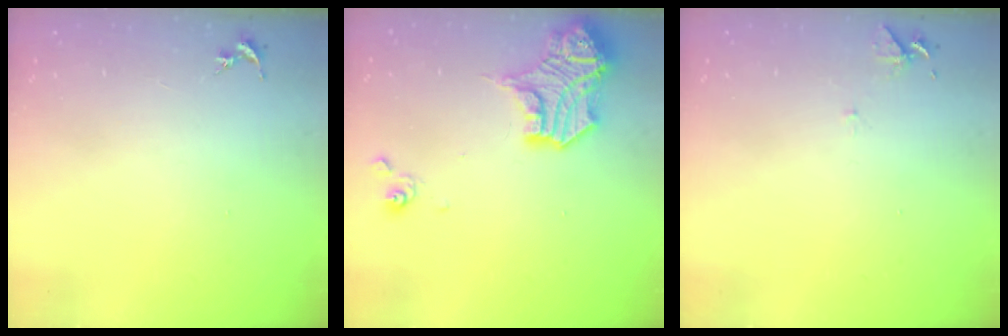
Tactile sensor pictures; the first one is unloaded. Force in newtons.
{"total": 17.0, "press": 16.9, "slide": 1.4}
{"total": 6.2, "press": 6.2, "slide": 0.6}